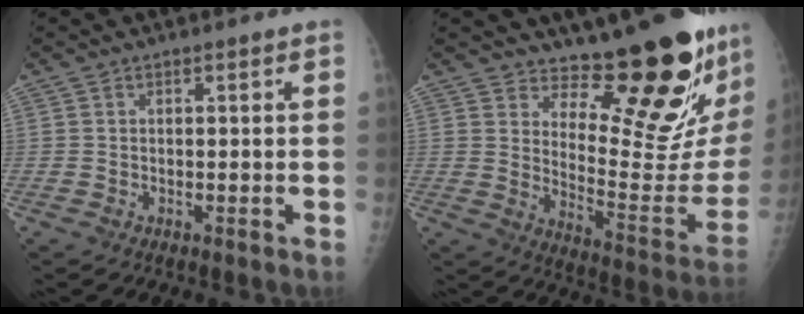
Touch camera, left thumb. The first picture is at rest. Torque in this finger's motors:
{"motor_torque": [0.42, 0.57, 0.03, -0.54, 0.05]}